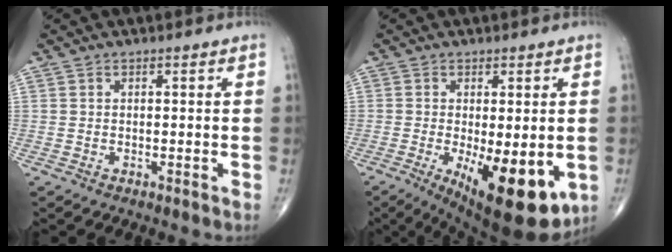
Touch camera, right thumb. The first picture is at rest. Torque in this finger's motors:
{"motor_torque": [0.19, 1.67, 0.36, -0.25, 0.12]}